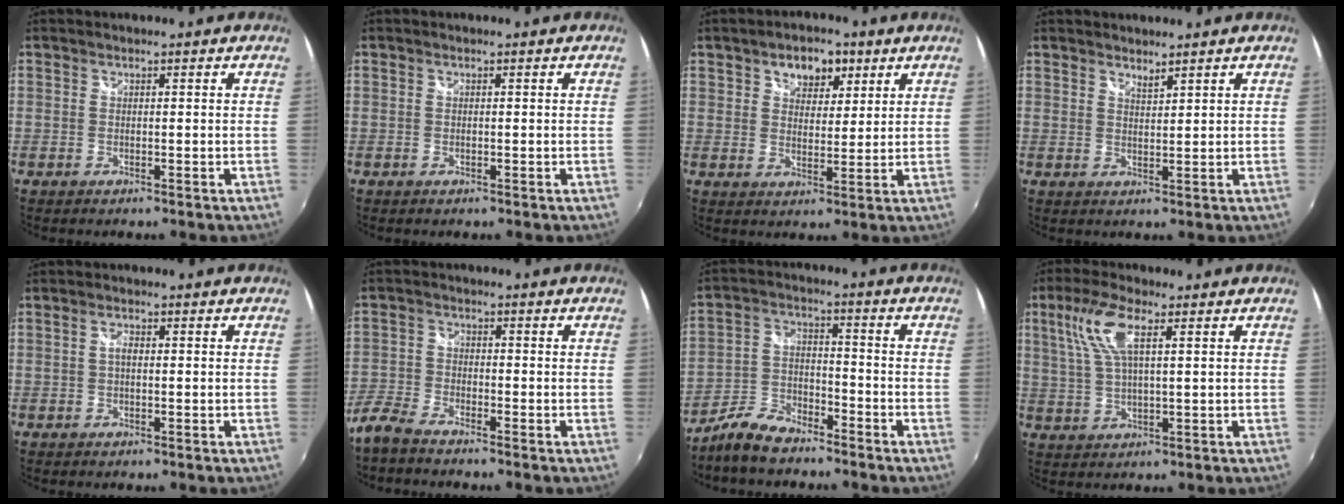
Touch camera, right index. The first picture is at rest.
{"total": 0.0}
{"total": 6.8, "force": [3.7, 4.4, 3.7], "torque": [-0.054, 0.016, 0.058]}
{"total": 1.9, "force": [1.7, 0.2, 0.6], "torque": [-0.008, 0.000, 0.030]}
{"total": 1.4, "force": [0.0, 0.7, 1.2], "torque": [-0.023, 0.005, -0.003]}
{"total": 5.1, "force": [-4.4, 1.4, 2.2], "torque": [-0.059, -0.006, -0.099]}
{"total": 8.8, "force": [-7.3, 3.0, 3.9], "torque": [-0.089, 0.009, -0.141]}
{"total": 8.6, "force": [3.3, 2.6, 7.5], "torque": [-0.155, 0.014, 0.065]}